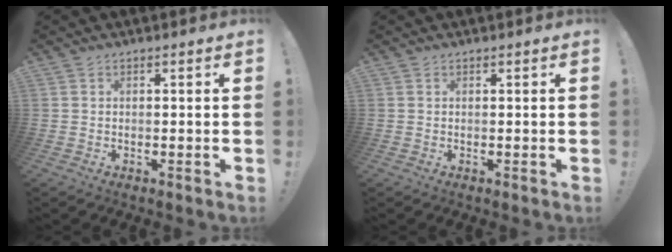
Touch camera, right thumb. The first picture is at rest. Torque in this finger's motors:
{"motor_torque": [0.00, 0.00, -0.01, 0.01, 0.06]}